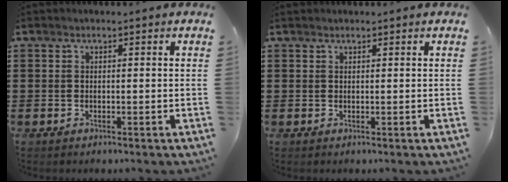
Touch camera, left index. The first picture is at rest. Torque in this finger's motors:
{"motor_torque": [1.25, -0.89, 0.03, 0.00]}